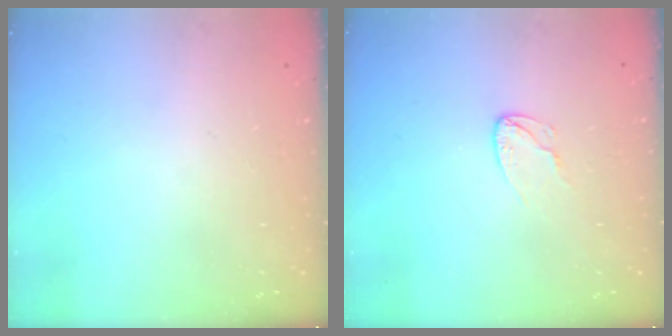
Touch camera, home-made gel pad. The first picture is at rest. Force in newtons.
{"total": 5.8, "press": 5.8, "slide": 0.5}